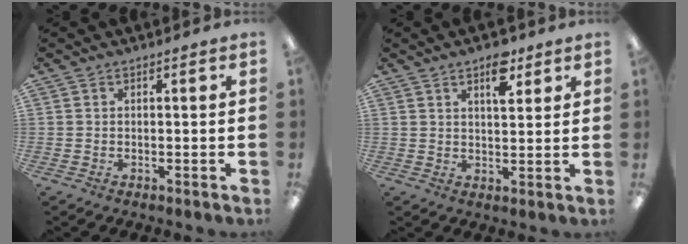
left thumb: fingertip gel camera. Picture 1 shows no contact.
{"total": 6.9, "force": [4.3, 3.1, 4.5], "torque": [-0.050, -0.021, 0.068]}